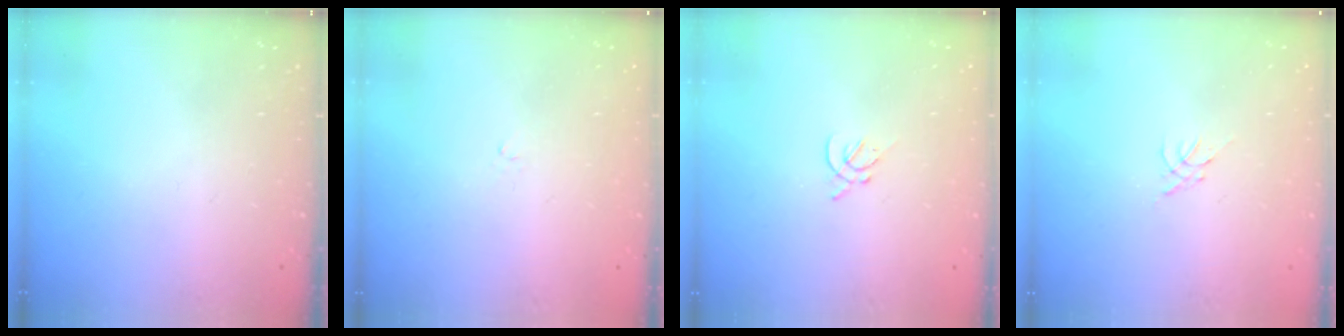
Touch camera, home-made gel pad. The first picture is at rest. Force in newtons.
{"total": 1.2, "press": 1.2, "slide": 0.4}
{"total": 2.0, "press": 1.9, "slide": 0.5}
{"total": 0.0}